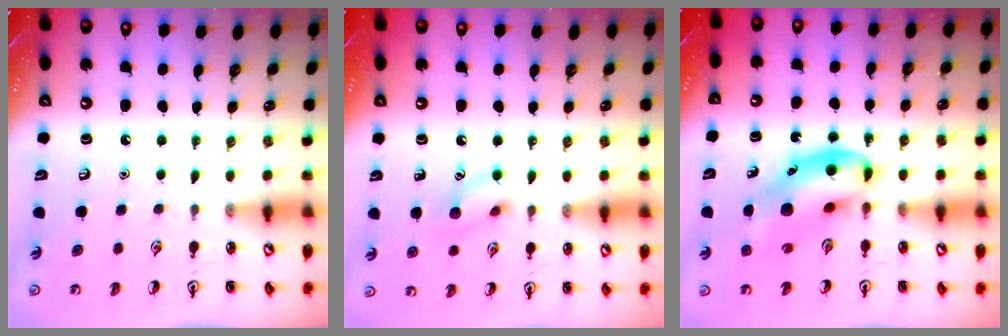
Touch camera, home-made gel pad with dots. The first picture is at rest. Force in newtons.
{"total": 7.8, "press": 7.8, "slide": 0.5}
{"total": 10.6, "press": 10.2, "slide": 2.8}